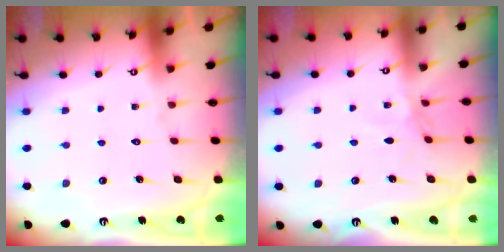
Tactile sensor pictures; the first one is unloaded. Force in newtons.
{"total": 1.7, "press": 1.7, "slide": 0.5}